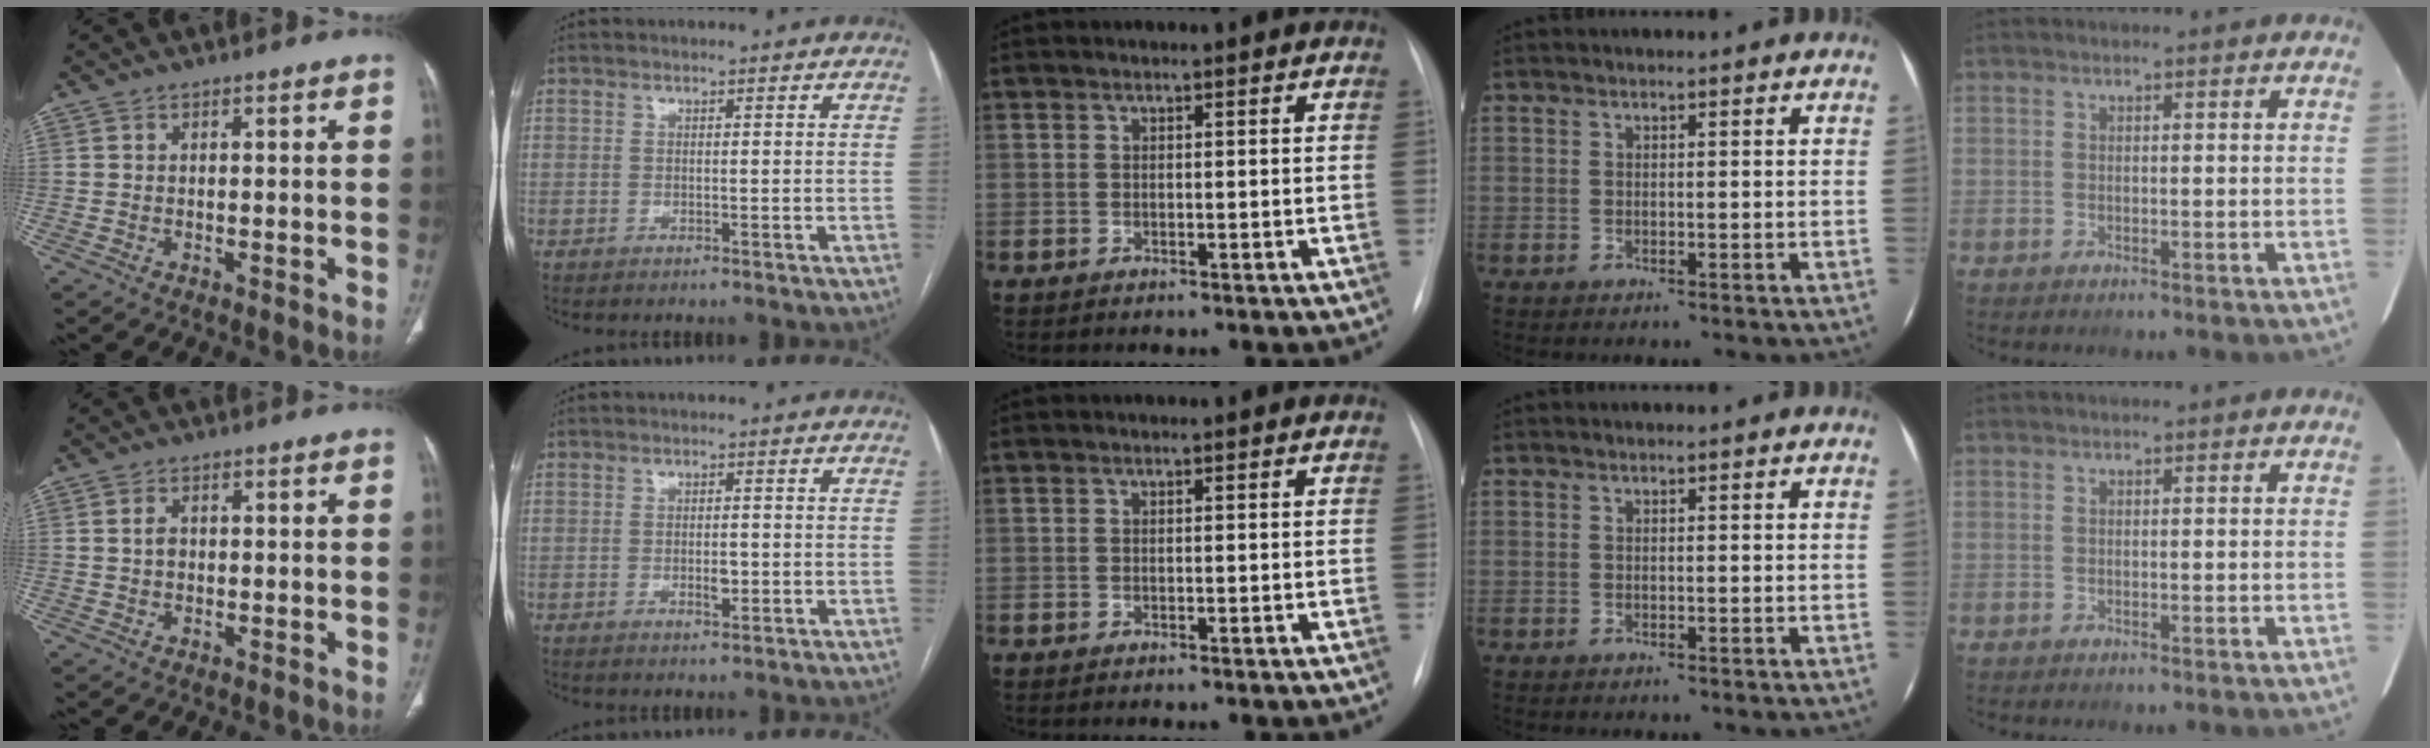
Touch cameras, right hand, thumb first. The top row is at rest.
{"thumb": {"total": 1.9, "force": [0.2, 1.4, 1.3], "torque": [-0.025, 0.004, 0.005]}, "index": {"total": 2.3, "force": [-0.5, 0.9, 2.1], "torque": [-0.036, 0.000, -0.006]}}